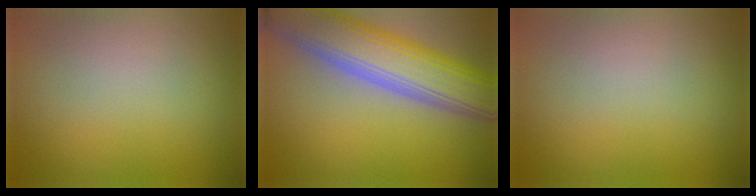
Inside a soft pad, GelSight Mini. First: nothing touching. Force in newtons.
{"total": 9.8, "press": 9.8, "slide": 0.6}
{"total": 0.0}